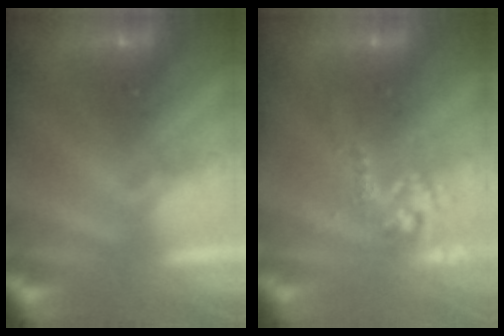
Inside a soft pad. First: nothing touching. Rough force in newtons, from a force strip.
{"total": 2.8}